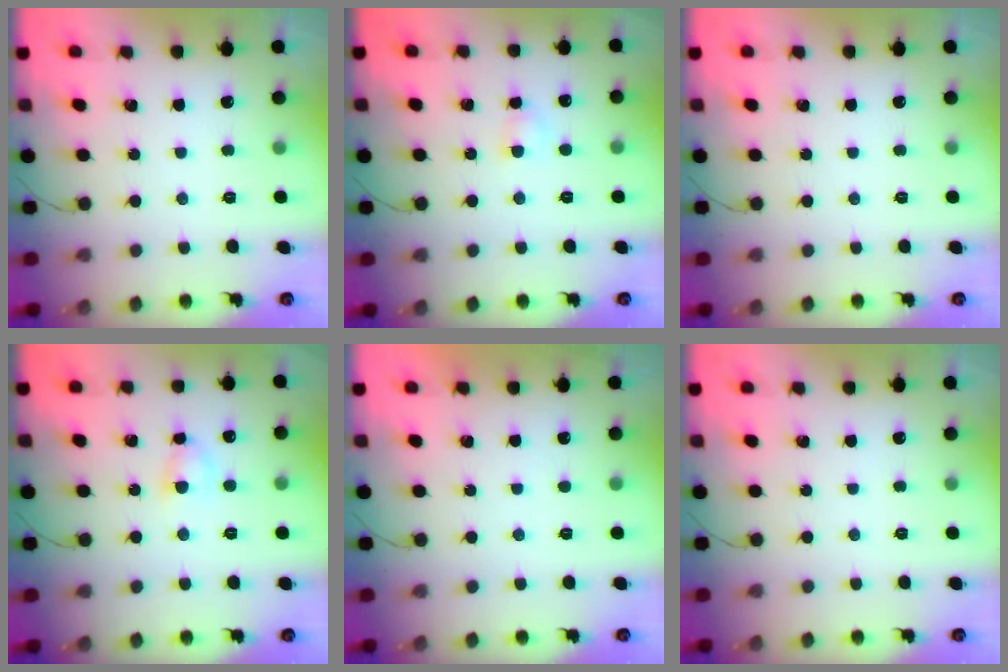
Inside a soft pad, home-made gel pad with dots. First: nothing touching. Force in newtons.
{"total": 2.6, "press": 2.3, "slide": 1.1}
{"total": 0.0}
{"total": 4.5, "press": 4.2, "slide": 1.7}
{"total": 1.0, "press": 0.9, "slide": 0.2}
{"total": 0.0}